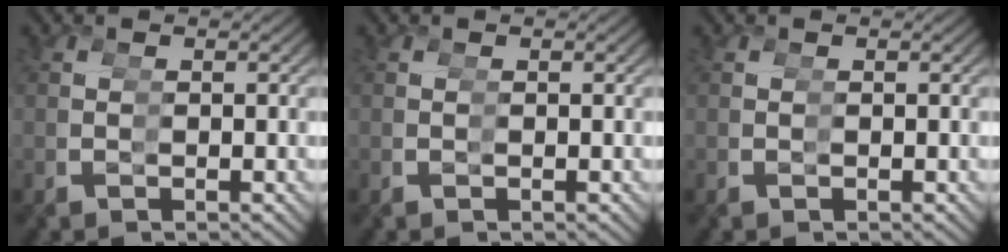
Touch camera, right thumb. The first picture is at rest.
{"total": 0.0}
{"total": 0.0}